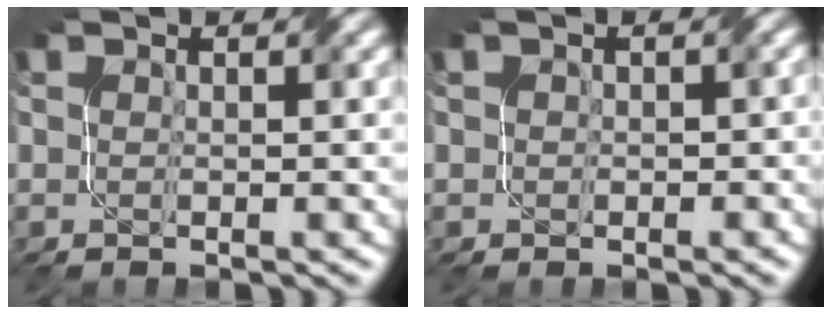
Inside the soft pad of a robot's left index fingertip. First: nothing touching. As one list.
[{"total": 0.9, "force": [0.1, 0.8, 0.3], "torque": [-0.001, -0.002, -0.001]}]